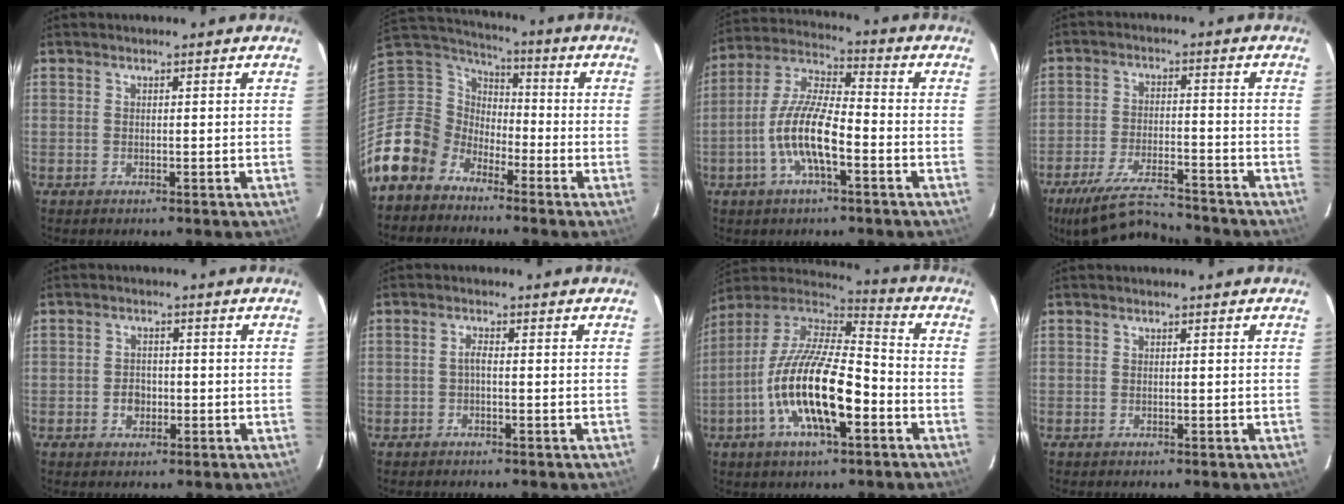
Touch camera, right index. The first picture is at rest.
{"total": 11.8, "force": [-8.0, 8.5, 1.7], "torque": [-0.068, 0.032, -0.167]}
{"total": 12.0, "force": [-4.2, 3.2, 10.8], "torque": [-0.227, 0.001, -0.084]}
{"total": 13.6, "force": [-12.2, 2.3, 5.6], "torque": [-0.137, -0.015, -0.210]}
{"total": 2.9, "force": [-0.9, 2.3, 1.5], "torque": [-0.027, 0.006, -0.012]}
{"total": 1.3, "force": [-0.5, 0.3, 1.2], "torque": [-0.023, 0.005, -0.011]}
{"total": 20.2, "force": [-6.6, 6.8, 17.9], "torque": [-0.344, -0.016, -0.130]}
{"total": 0.0}